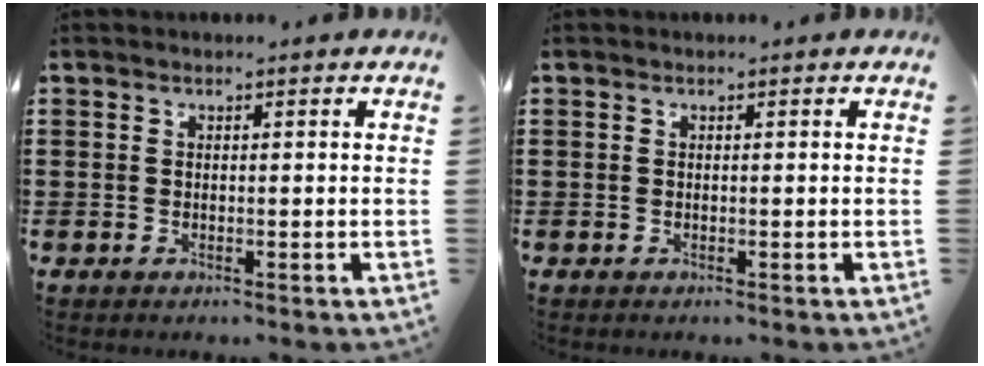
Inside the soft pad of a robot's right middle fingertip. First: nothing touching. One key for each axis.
{"total": 0.0}